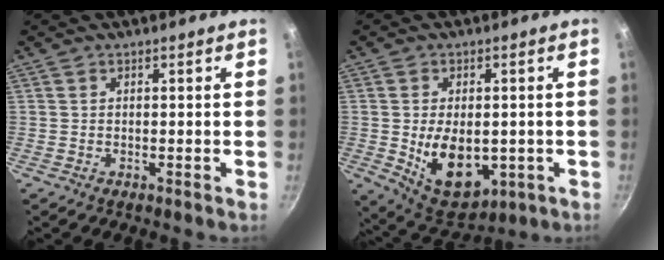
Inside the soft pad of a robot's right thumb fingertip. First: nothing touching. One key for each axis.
{"total": 13.1, "fx": -2.0, "fy": 8.2, "fz": 10.0, "tx": -0.127, "ty": -0.011, "tz": -0.008}